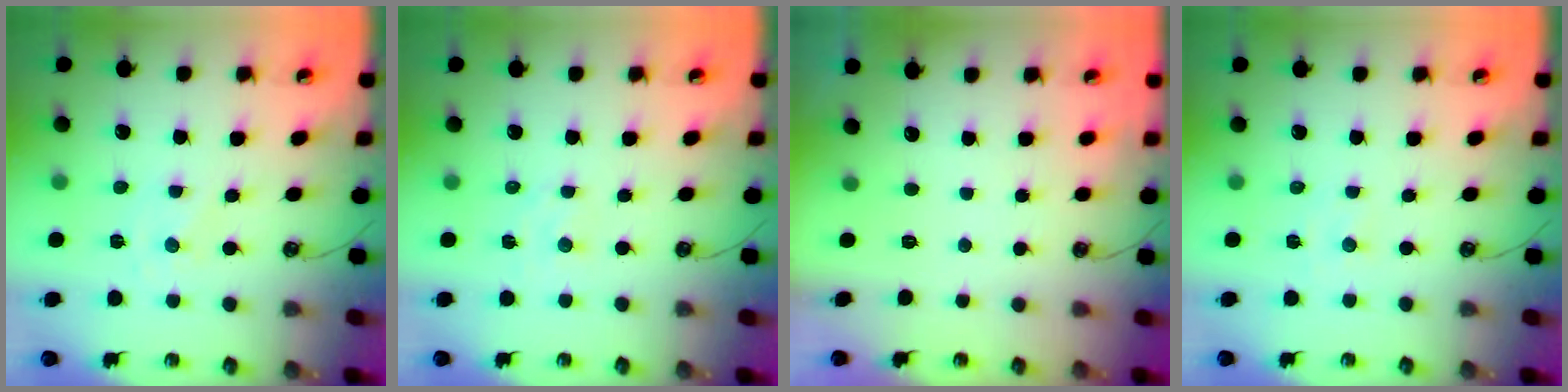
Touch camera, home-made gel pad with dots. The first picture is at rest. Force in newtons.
{"total": 2.0, "press": 2.0, "slide": 0.4}
{"total": 0.0}
{"total": 2.4, "press": 2.4, "slide": 0.5}